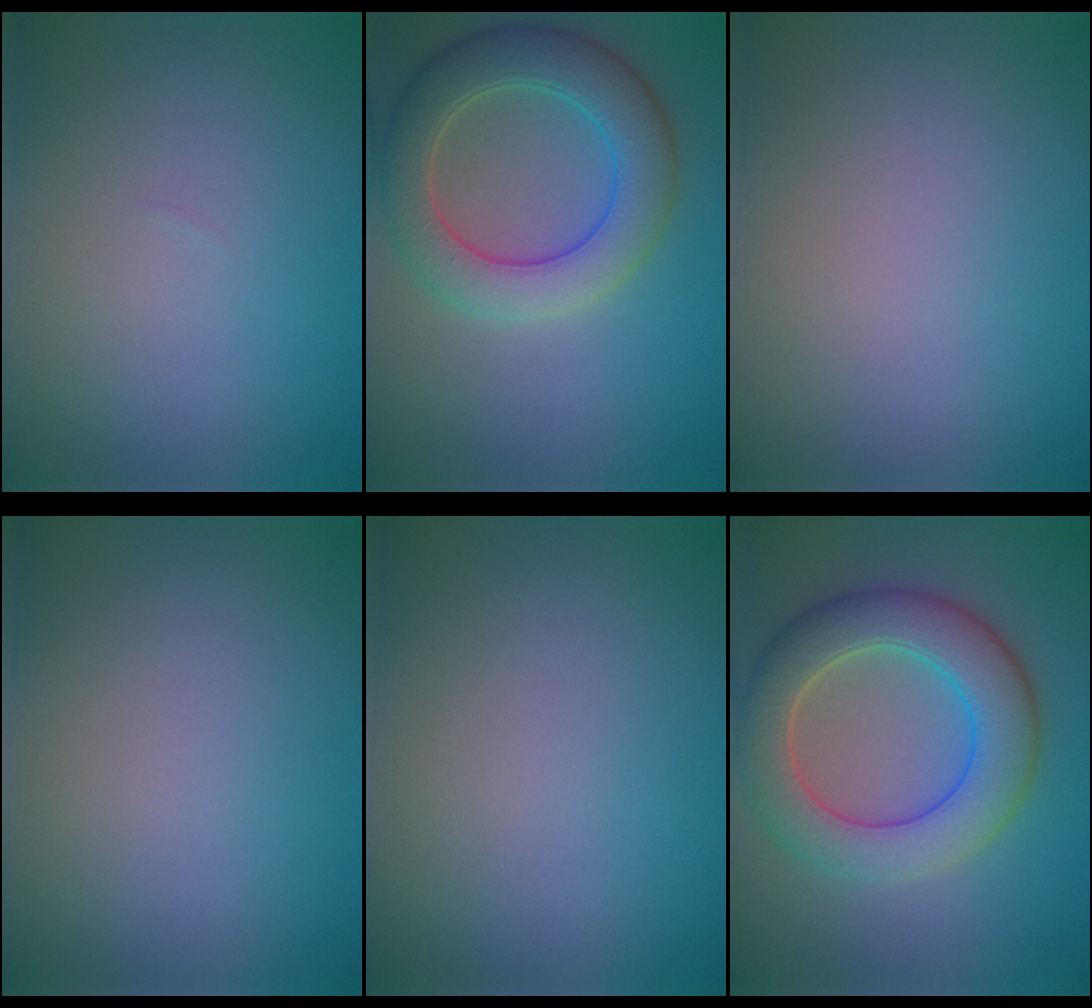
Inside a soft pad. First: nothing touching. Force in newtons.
{"total": 6.4, "press": 6.4, "slide": 0.4}
{"total": 0.0}
{"total": 0.0}
{"total": 0.0}
{"total": 7.7, "press": 7.7, "slide": 0.4}